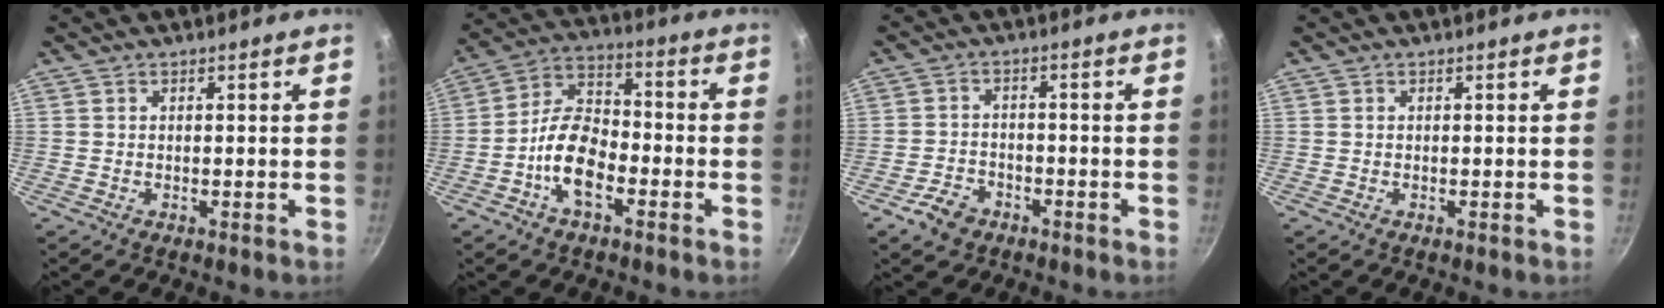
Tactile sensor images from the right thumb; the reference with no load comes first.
{"total": 11.3, "force": [-4.3, 6.0, 8.5], "torque": [-0.144, 0.045, -0.091]}
{"total": 5.2, "force": [-3.2, 3.4, 2.1], "torque": [-0.031, 0.029, -0.056]}
{"total": 0.0}